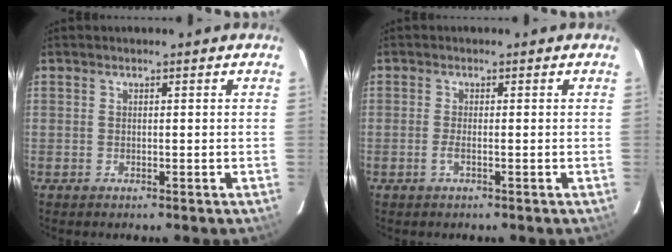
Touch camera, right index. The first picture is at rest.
{"total": 1.3, "force": [-0.6, -0.1, 1.2], "torque": [-0.026, 0.000, -0.013]}